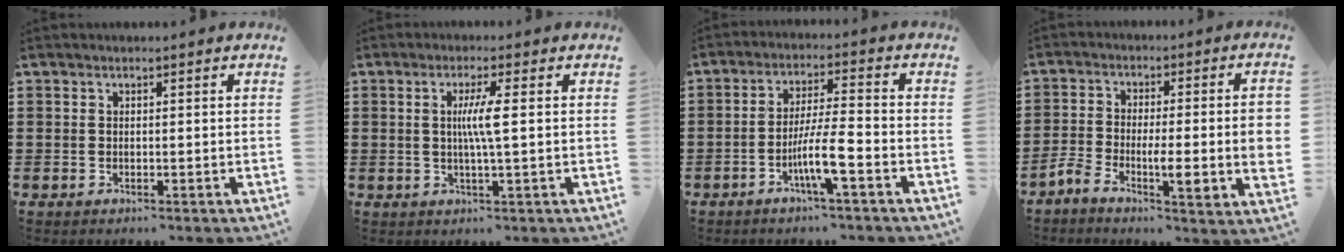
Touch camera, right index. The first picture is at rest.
{"total": 4.0, "force": [0.4, -0.3, 4.0], "torque": [-0.076, -0.007, 0.002]}
{"total": 7.2, "force": [-3.4, 0.4, 6.4], "torque": [-0.126, -0.009, -0.064]}
{"total": 8.0, "force": [-2.0, 1.9, 7.6], "torque": [-0.128, -0.006, -0.040]}